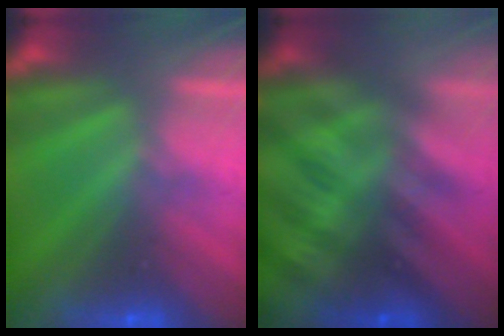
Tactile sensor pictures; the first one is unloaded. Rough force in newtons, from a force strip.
{"total": 2.9}